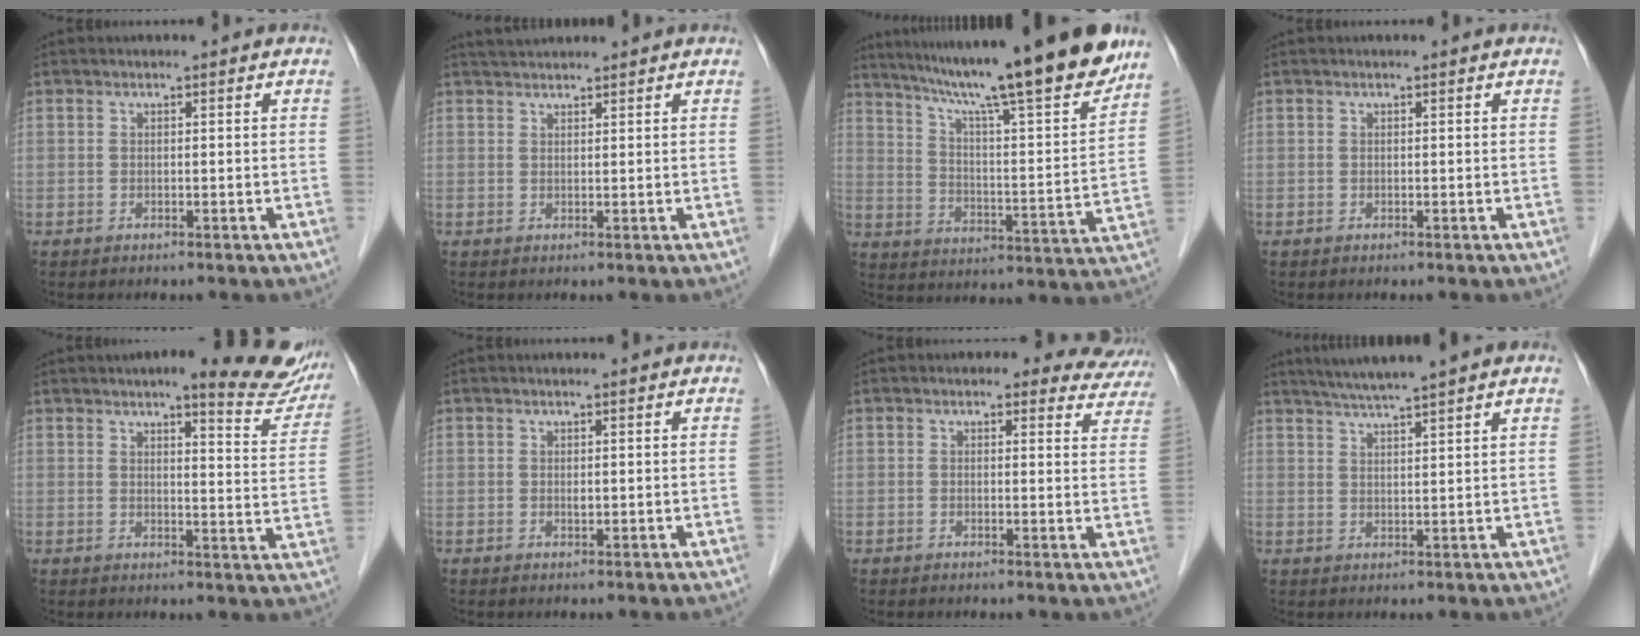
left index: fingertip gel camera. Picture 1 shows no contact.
{"total": 2.8, "force": [2.8, 0.2, 0.7], "torque": [-0.013, 0.026, 0.050]}
{"total": 23.2, "force": [19.1, 0.2, 13.1], "torque": [-0.214, -0.026, 0.282]}
{"total": 0.0}
{"total": 13.0, "force": [11.1, 2.3, 6.3], "torque": [-0.058, -0.025, 0.111]}
{"total": 0.5, "force": [0.0, 0.3, 0.4], "torque": [-0.010, -0.002, 0.000]}
{"total": 6.3, "force": [5.6, 2.9, 0.4], "torque": [0.029, -0.004, 0.032]}
{"total": 10.2, "force": [8.5, -0.3, 5.6], "torque": [-0.091, 0.020, 0.118]}